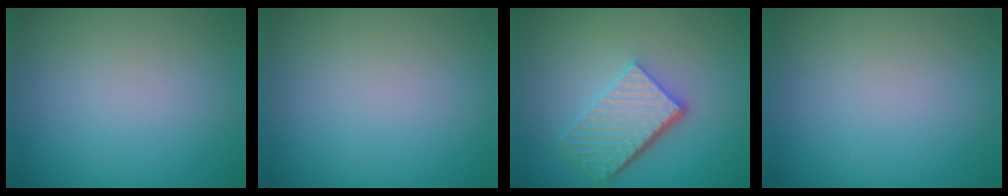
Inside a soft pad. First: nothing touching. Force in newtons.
{"total": 0.0}
{"total": 5.2, "press": 3.9, "slide": 3.5}
{"total": 0.0}